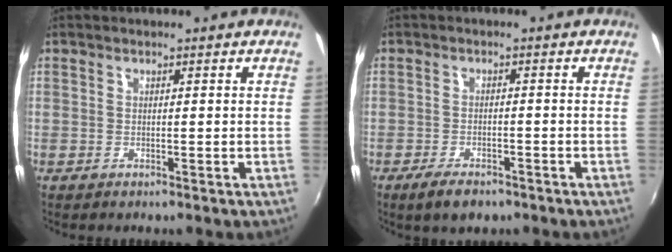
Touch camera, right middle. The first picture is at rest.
{"total": 5.3, "force": [-3.8, 2.1, 3.1], "torque": [-0.074, -0.013, -0.064]}